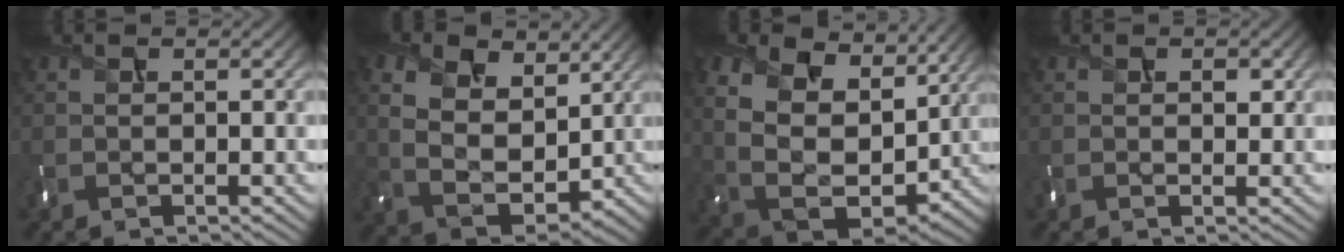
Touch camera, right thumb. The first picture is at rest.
{"total": 11.0, "force": [4.6, 7.0, 7.1], "torque": [-0.173, -0.001, 0.077]}
{"total": 14.7, "force": [7.0, 9.1, 9.1], "torque": [-0.242, 0.022, 0.116]}
{"total": 1.5, "force": [0.6, 0.9, 1.0], "torque": [-0.014, -0.004, 0.010]}